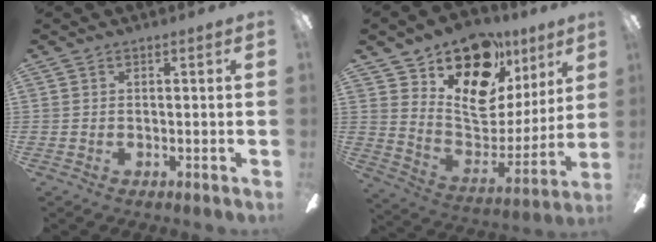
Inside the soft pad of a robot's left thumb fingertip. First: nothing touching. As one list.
[{"total": 17.9, "force": [12.0, 10.2, 8.5], "torque": [-0.129, -0.096, 0.214]}]